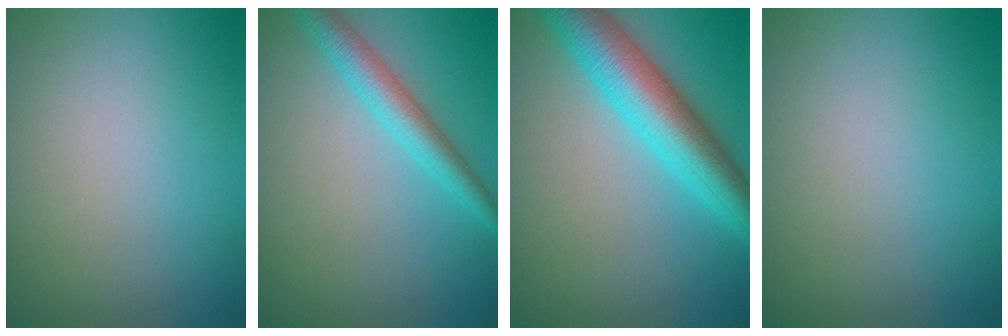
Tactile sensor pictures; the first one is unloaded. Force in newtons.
{"total": 3.2, "press": 3.2, "slide": 0.0}
{"total": 7.4, "press": 7.4, "slide": 0.1}
{"total": 0.0}